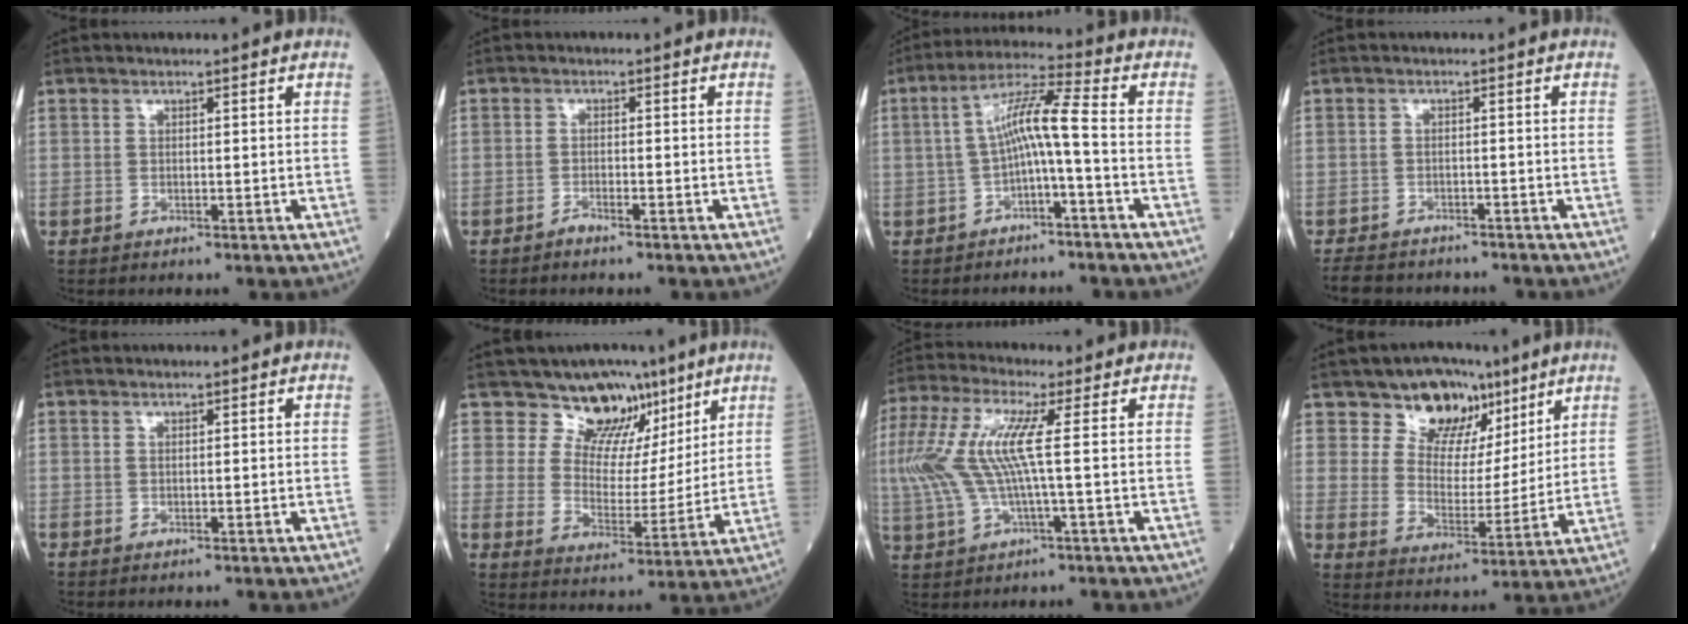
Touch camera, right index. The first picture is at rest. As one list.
[{"total": 1.3, "force": [-1.1, 0.1, 0.7], "torque": [-0.015, 0.000, -0.019]}, {"total": 7.2, "force": [-1.3, -0.1, 7.1], "torque": [-0.128, 0.031, -0.023]}, {"total": 7.1, "force": [-6.4, 2.6, 1.8], "torque": [-0.029, -0.006, -0.095]}, {"total": 0.0}, {"total": 9.0, "force": [6.7, 5.2, 2.9], "torque": [-0.038, -0.004, 0.112]}, {"total": 12.0, "force": [1.0, 1.8, 11.8], "torque": [-0.279, 0.021, 0.016]}, {"total": 9.8, "force": [6.8, 6.1, 3.5], "torque": [-0.049, 0.002, 0.116]}]